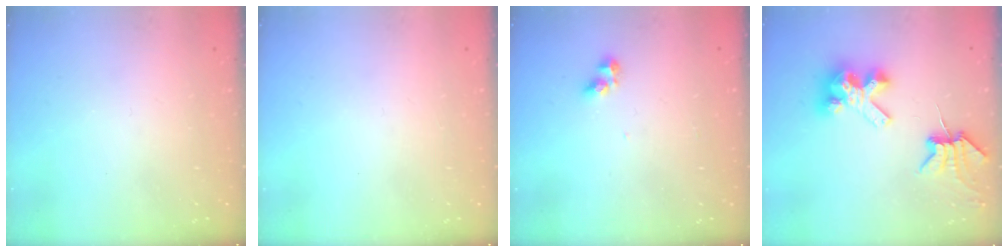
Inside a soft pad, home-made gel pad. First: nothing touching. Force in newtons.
{"total": 0.0}
{"total": 4.2, "press": 4.2, "slide": 0.5}
{"total": 9.1, "press": 9.1, "slide": 1.2}